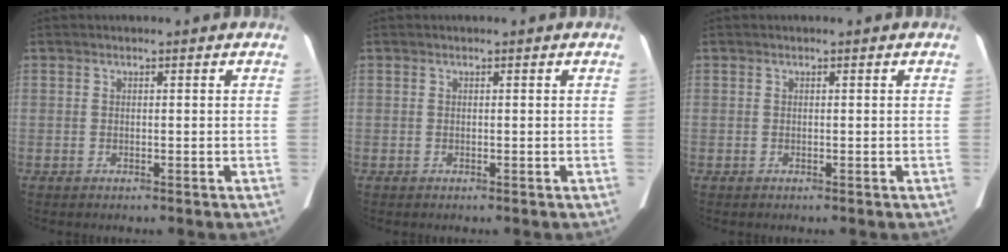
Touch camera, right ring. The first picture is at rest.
{"total": 0.0}
{"total": 0.0}